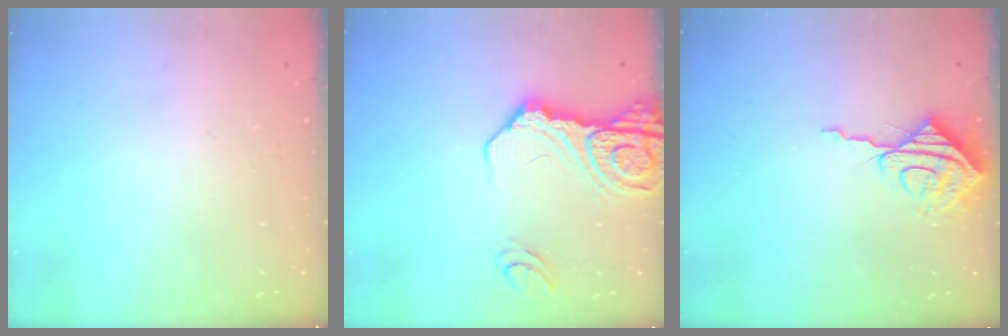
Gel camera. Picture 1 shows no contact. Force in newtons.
{"total": 16.1, "press": 16.0, "slide": 1.8}
{"total": 9.7, "press": 9.7, "slide": 1.0}